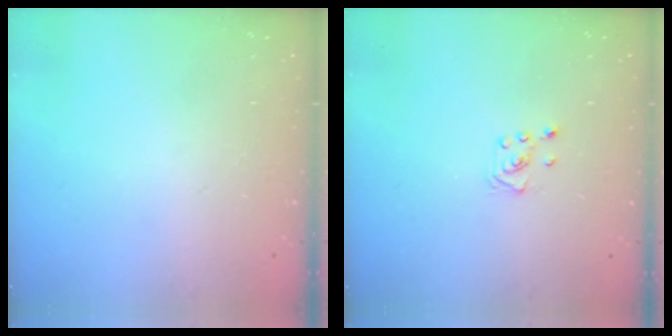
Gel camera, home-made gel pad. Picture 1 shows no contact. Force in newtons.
{"total": 3.0, "press": 2.9, "slide": 0.3}